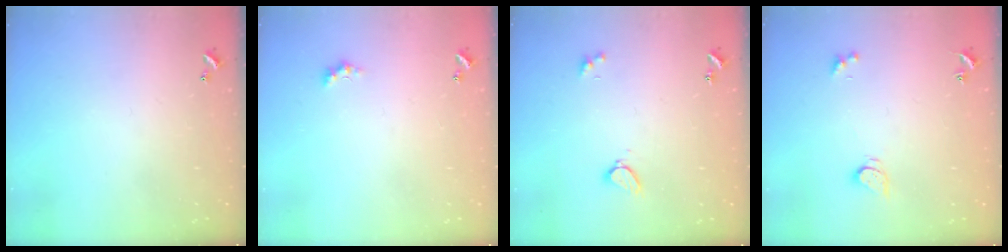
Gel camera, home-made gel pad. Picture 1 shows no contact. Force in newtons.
{"total": 1.1, "press": 1.1, "slide": 0.4}
{"total": 2.2, "press": 2.2, "slide": 0.3}
{"total": 2.9, "press": 2.9, "slide": 0.5}